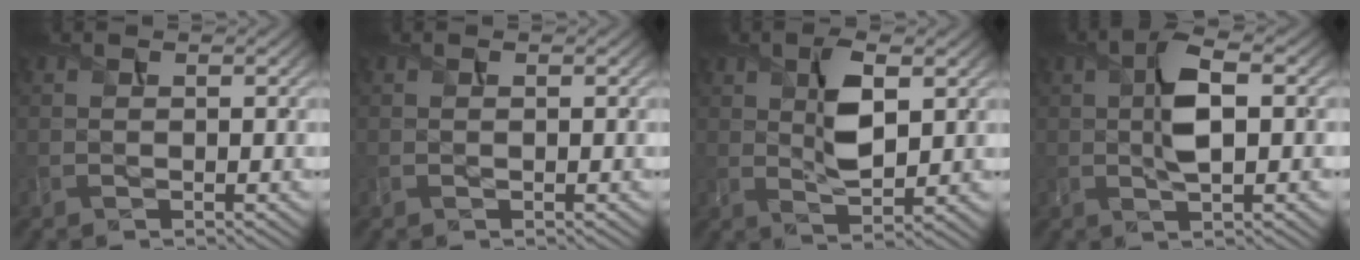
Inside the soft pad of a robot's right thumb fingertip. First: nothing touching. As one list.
[{"total": 0.0}, {"total": 6.1, "force": [1.8, 2.6, 5.3], "torque": [-0.102, -0.006, 0.035]}, {"total": 6.1, "force": [0.5, 2.1, 5.7], "torque": [-0.113, 0.004, 0.007]}]